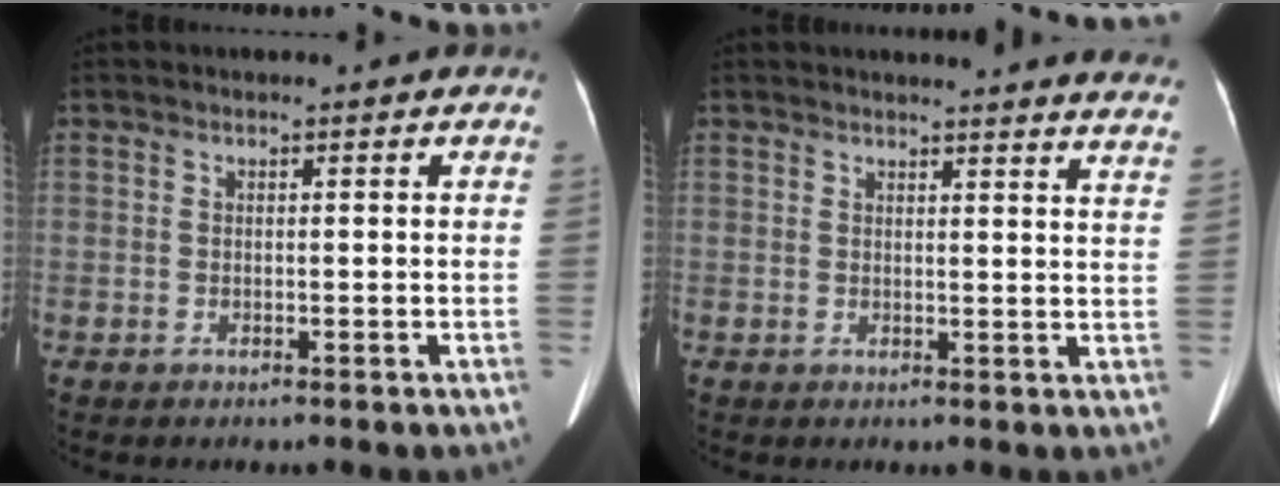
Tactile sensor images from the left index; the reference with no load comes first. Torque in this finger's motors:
{"motor_torque": [0.83, -1.29, 0.28, 0.10]}